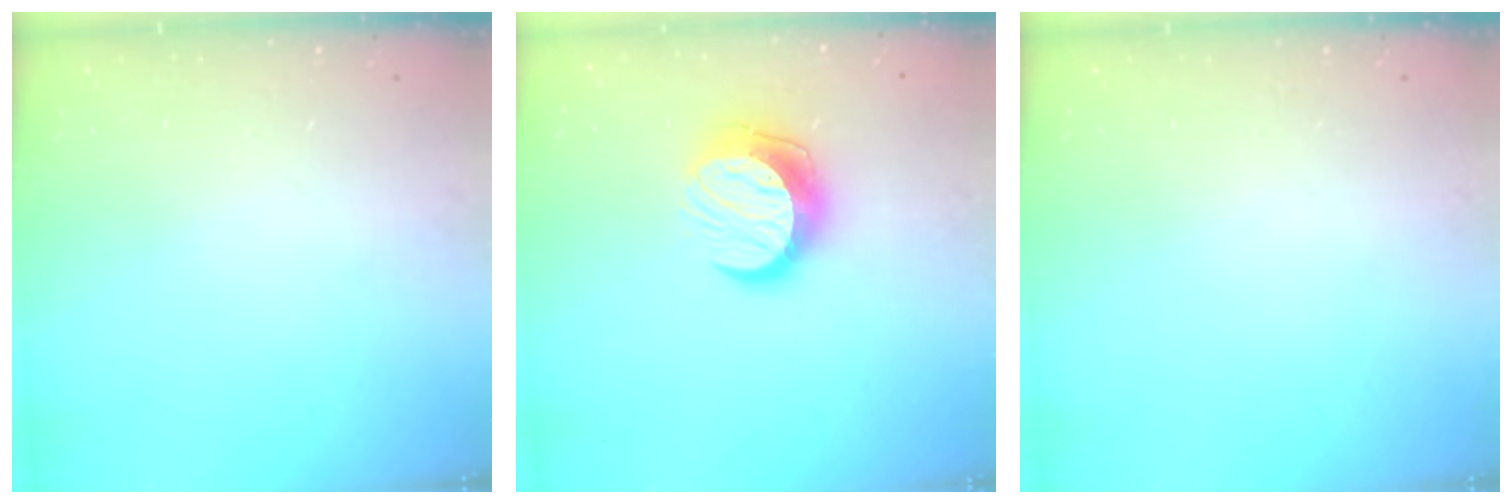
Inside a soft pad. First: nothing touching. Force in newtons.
{"total": 13.2, "press": 13.2, "slide": 0.8}
{"total": 0.0}